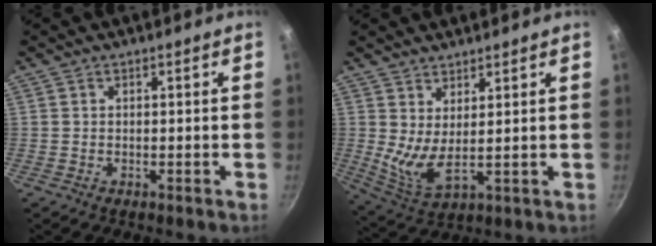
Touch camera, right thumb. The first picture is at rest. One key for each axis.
{"total": 6.7, "fx": 3.2, "fy": 2.1, "fz": 5.6, "tx": -0.104, "ty": -0.042, "tz": 0.061}